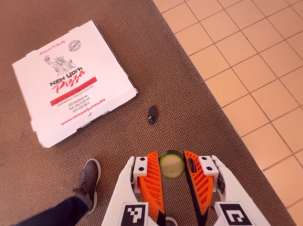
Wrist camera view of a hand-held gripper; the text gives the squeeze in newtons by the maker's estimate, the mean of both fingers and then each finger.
{"total": 6.7, "left": 6.7, "right": 6.6}